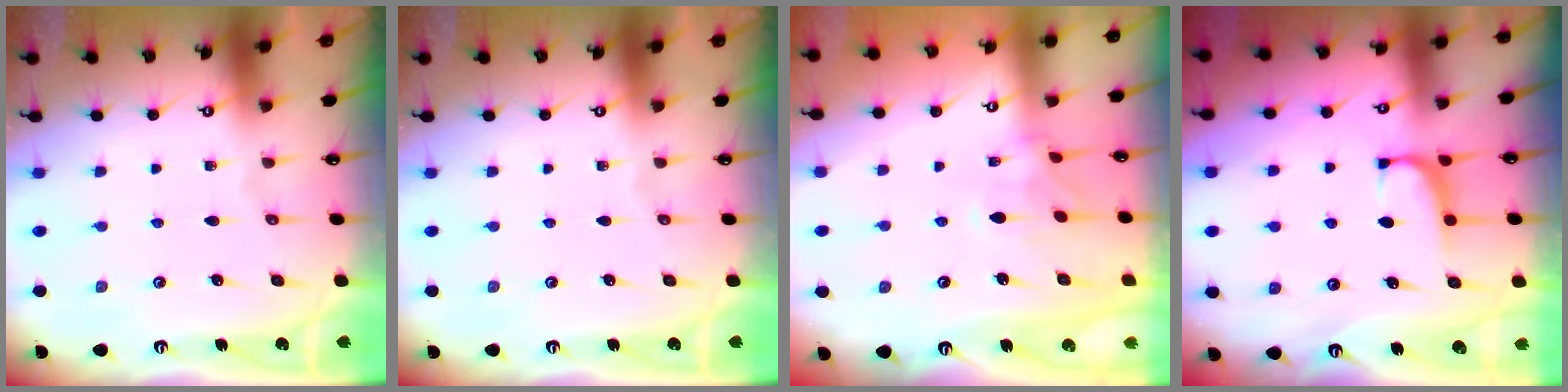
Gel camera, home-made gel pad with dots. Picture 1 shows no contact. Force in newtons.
{"total": 0.0}
{"total": 1.0, "press": 0.6, "slide": 0.9}
{"total": 0.8, "press": 0.6, "slide": 0.6}